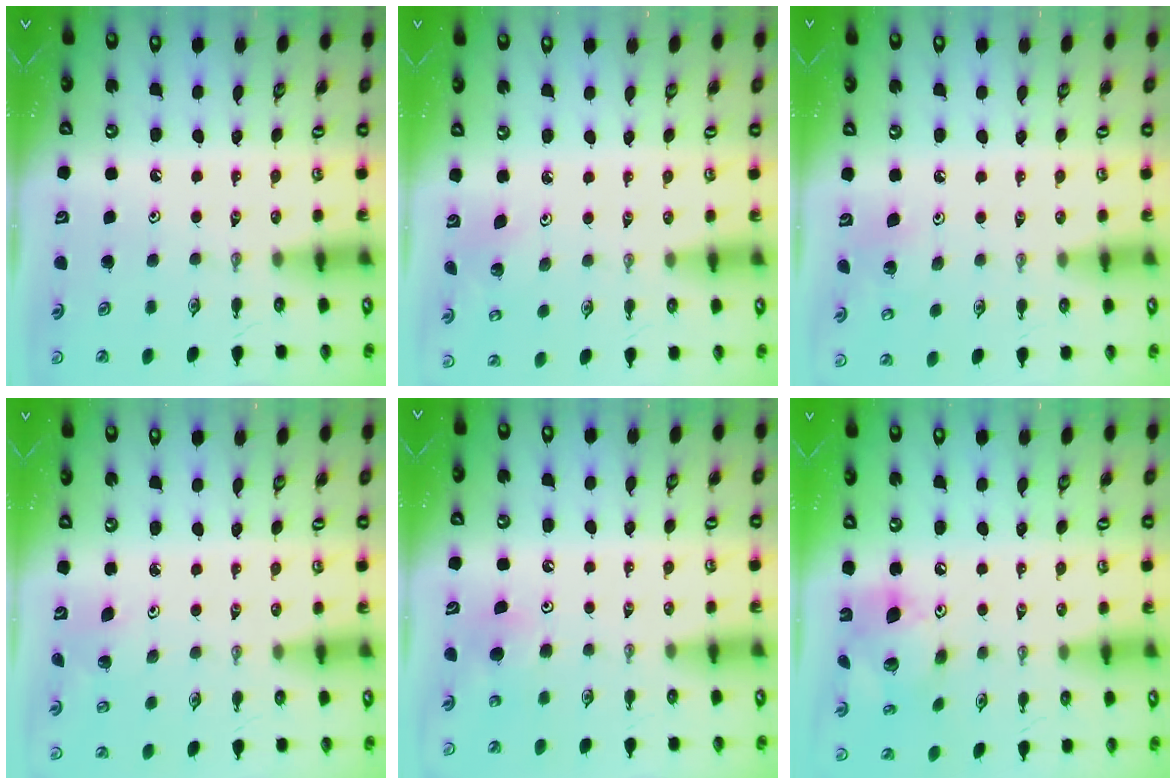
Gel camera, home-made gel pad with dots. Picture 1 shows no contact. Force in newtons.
{"total": 2.2, "press": 2.2, "slide": 0.2}
{"total": 6.3, "press": 6.3, "slide": 0.4}
{"total": 2.3, "press": 2.3, "slide": 0.2}
{"total": 5.8, "press": 5.8, "slide": 0.5}
{"total": 13.5, "press": 13.5, "slide": 0.9}